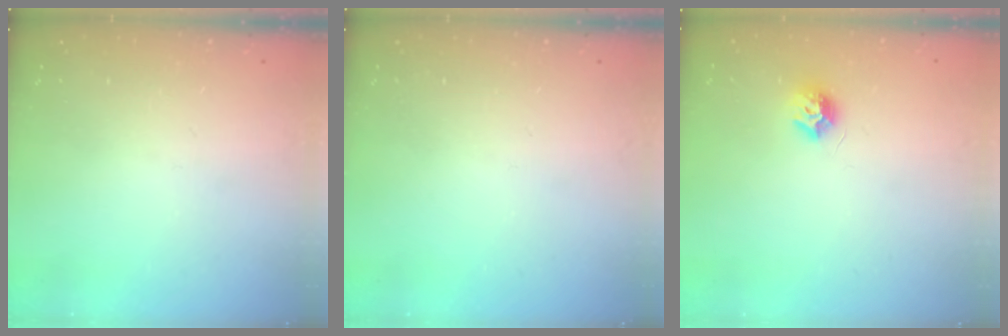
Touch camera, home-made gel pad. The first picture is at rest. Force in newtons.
{"total": 0.0}
{"total": 7.6, "press": 7.6, "slide": 0.2}